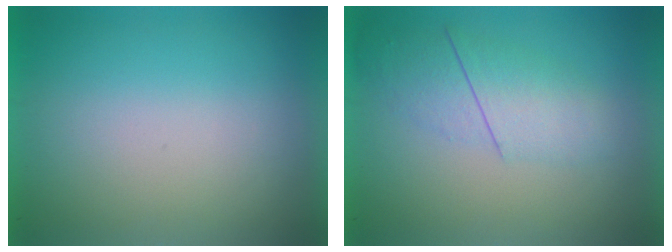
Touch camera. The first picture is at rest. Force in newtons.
{"total": 2.4}